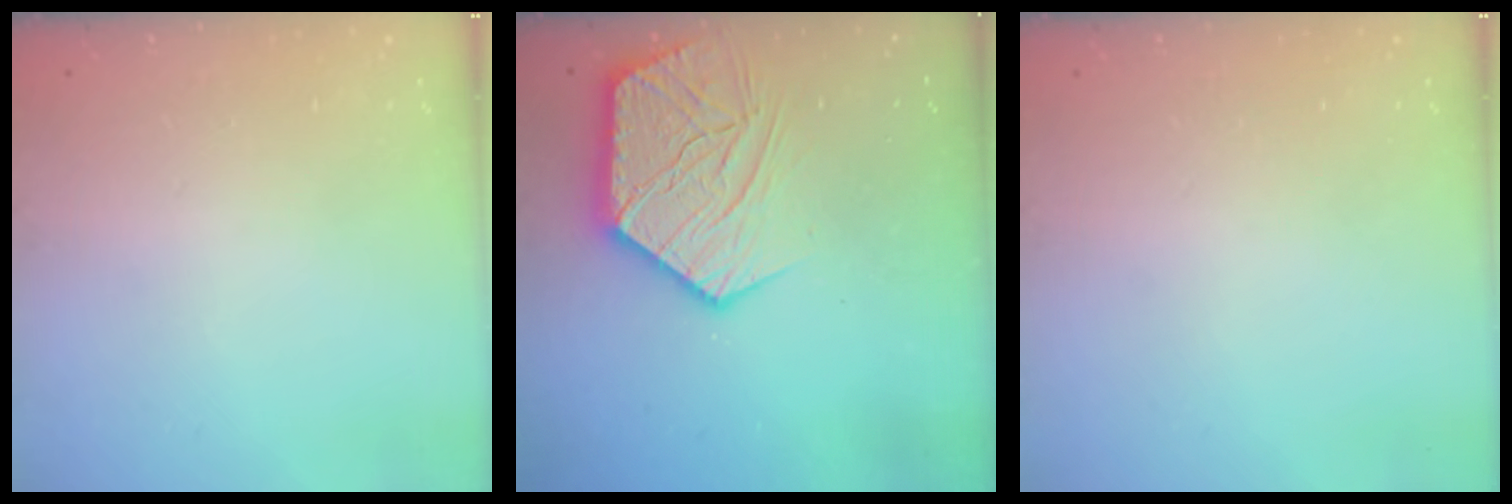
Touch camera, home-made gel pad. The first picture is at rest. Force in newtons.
{"total": 16.2, "press": 16.1, "slide": 1.1}
{"total": 0.0}